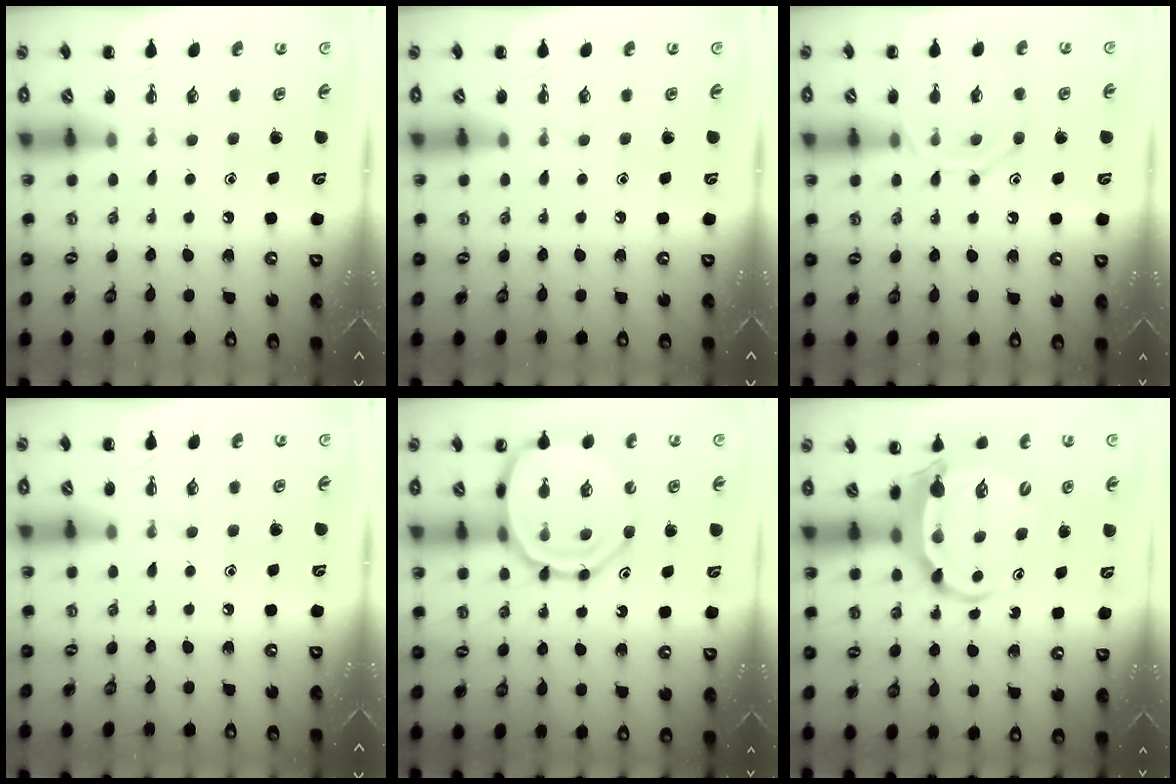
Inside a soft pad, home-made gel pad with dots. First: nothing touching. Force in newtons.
{"total": 0.0}
{"total": 11.4, "press": 11.3, "slide": 1.3}
{"total": 0.0}
{"total": 13.5, "press": 13.2, "slide": 2.4}
{"total": 6.1, "press": 6.0, "slide": 0.9}